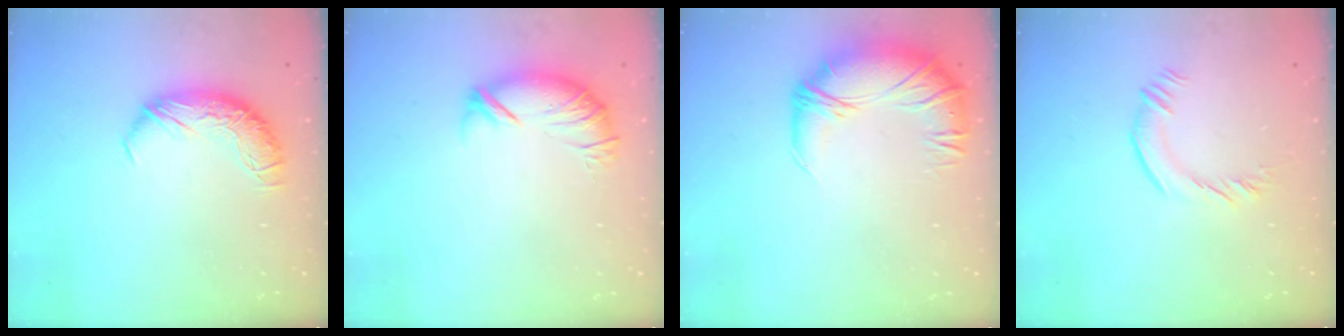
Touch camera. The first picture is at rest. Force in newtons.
{"total": 3.8, "press": 3.4, "slide": 1.8}
{"total": 2.8, "press": 0.1, "slide": 2.8}
{"total": 2.5, "press": 2.3, "slide": 0.9}